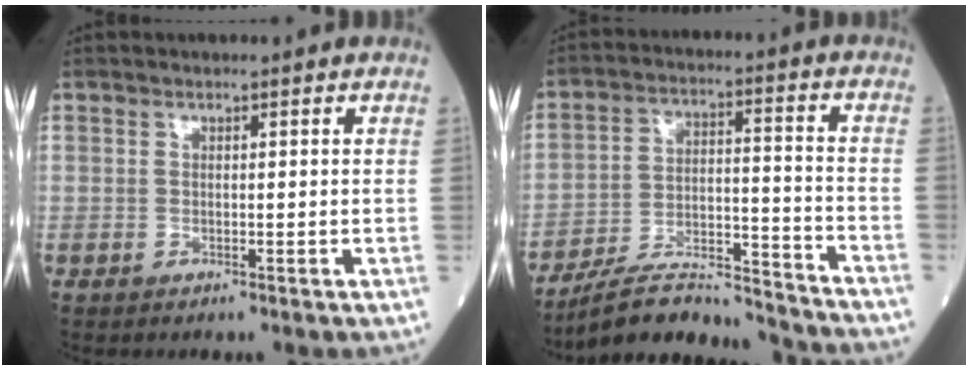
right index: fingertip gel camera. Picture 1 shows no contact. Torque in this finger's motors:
{"motor_torque": [0.18, -0.38, 0.20, 0.02]}